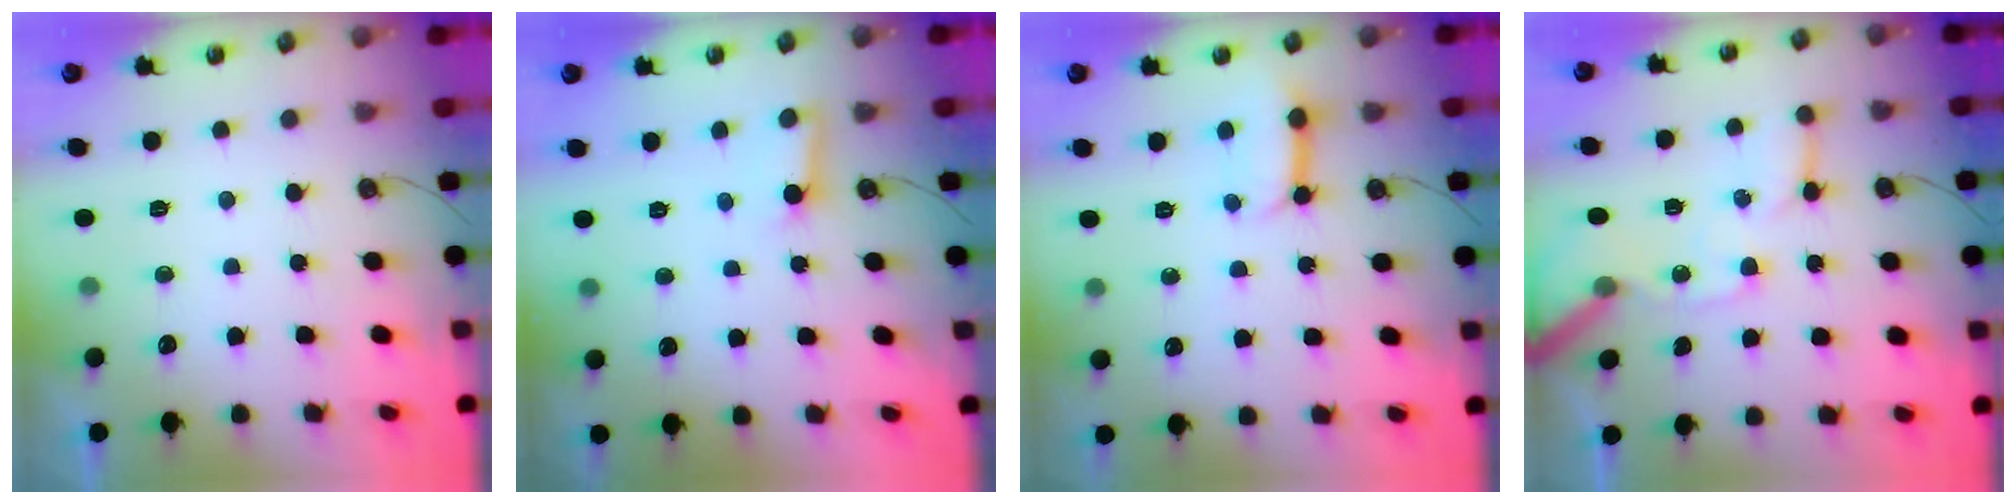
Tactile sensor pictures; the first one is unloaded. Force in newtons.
{"total": 3.3, "press": 3.3, "slide": 0.3}
{"total": 8.7, "press": 8.7, "slide": 1.0}
{"total": 13.9, "press": 13.8, "slide": 1.9}